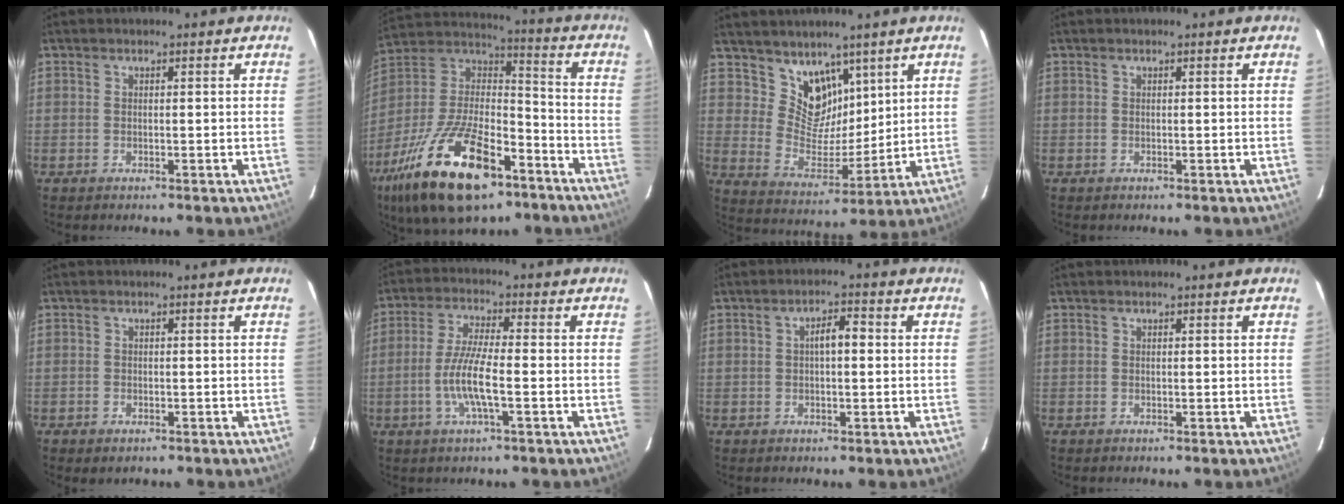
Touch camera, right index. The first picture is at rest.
{"total": 26.3, "force": [-15.1, 11.4, 18.2], "torque": [-0.366, -0.017, -0.257]}
{"total": 10.9, "force": [7.4, 7.0, 4.0], "torque": [-0.067, -0.006, 0.151]}
{"total": 0.0}
{"total": 1.5, "force": [-0.8, 1.1, 0.6], "torque": [-0.011, -0.003, -0.012]}
{"total": 8.2, "force": [-2.4, 0.9, 7.7], "torque": [-0.157, -0.004, -0.048]}
{"total": 3.4, "force": [0.3, 1.3, 3.2], "torque": [-0.054, 0.012, 0.004]}
{"total": 0.0}